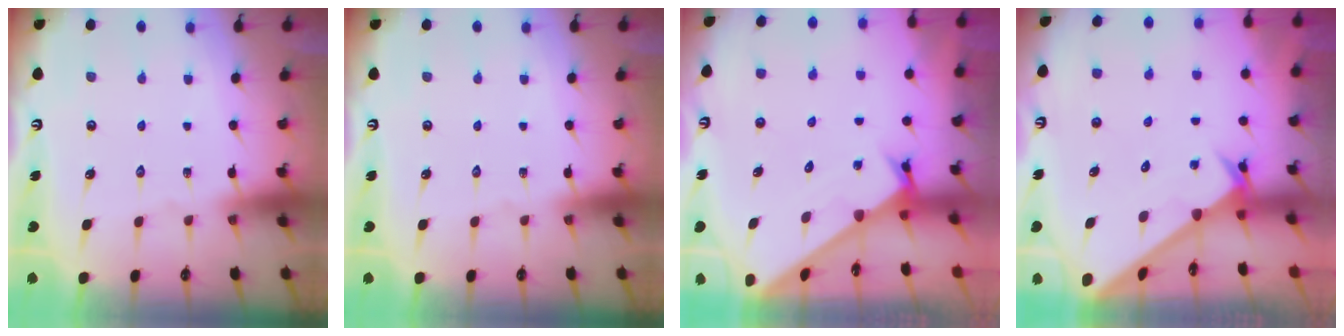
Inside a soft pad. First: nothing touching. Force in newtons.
{"total": 0.0}
{"total": 1.7, "press": 1.7, "slide": 0.1}
{"total": 2.6, "press": 2.6, "slide": 0.2}